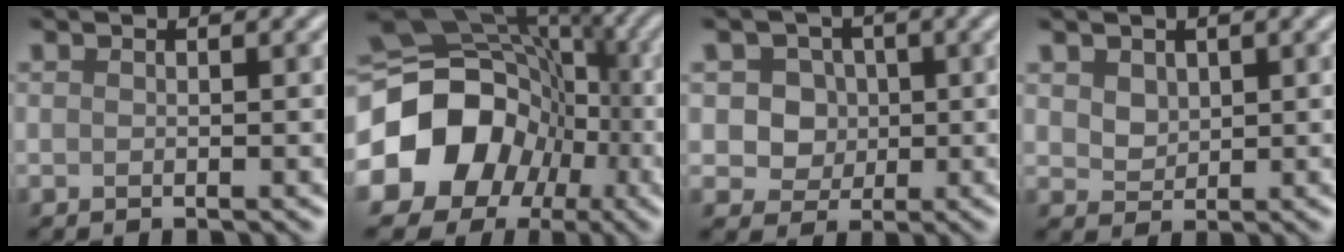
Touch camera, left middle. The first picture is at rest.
{"total": 15.7, "force": [-3.4, 13.3, 7.5], "torque": [-0.164, -0.011, -0.081]}
{"total": 5.6, "force": [1.8, 4.8, 2.3], "torque": [-0.026, 0.025, 0.012]}
{"total": 3.3, "force": [1.9, 2.3, 1.5], "torque": [-0.042, 0.009, 0.036]}